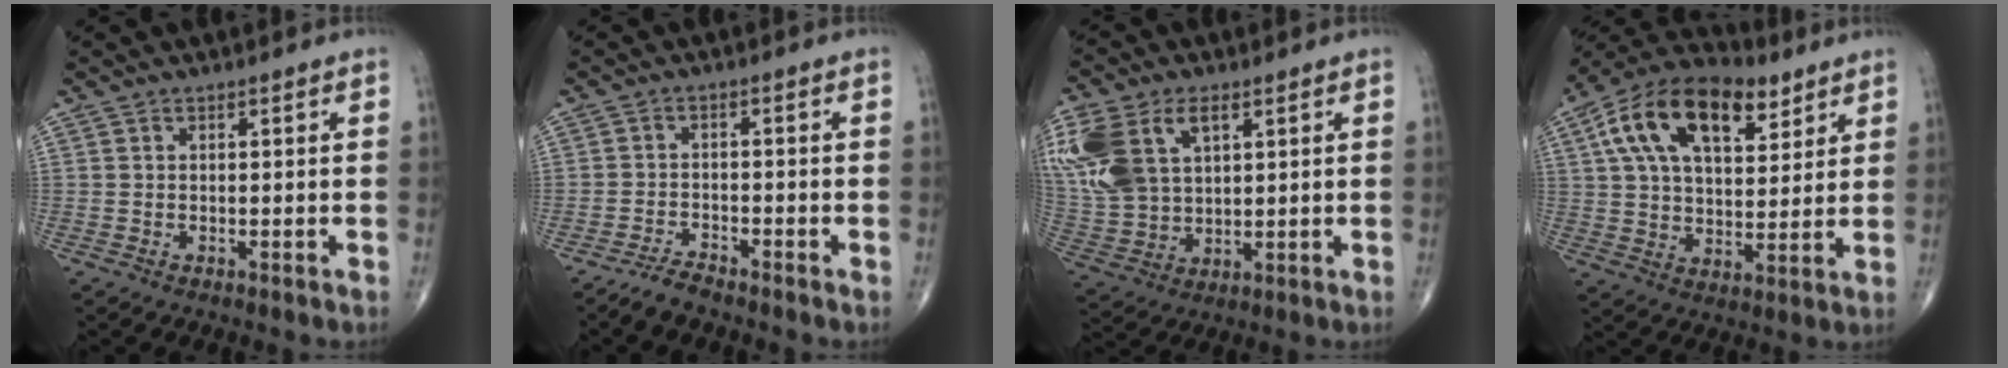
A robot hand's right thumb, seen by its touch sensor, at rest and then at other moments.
{"total": 3.0, "force": [-2.8, 0.5, 1.0], "torque": [-0.024, 0.003, -0.059]}
{"total": 18.7, "force": [6.7, 11.9, 12.9], "torque": [-0.295, 0.004, 0.134]}
{"total": 20.3, "force": [9.2, 10.8, 14.6], "torque": [-0.237, -0.003, 0.156]}